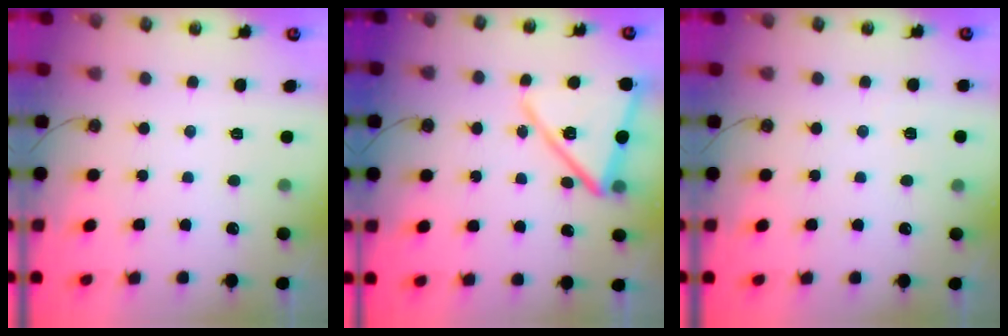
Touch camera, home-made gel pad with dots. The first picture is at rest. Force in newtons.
{"total": 15.1, "press": 15.1, "slide": 1.1}
{"total": 1.7, "press": 1.7, "slide": 0.4}